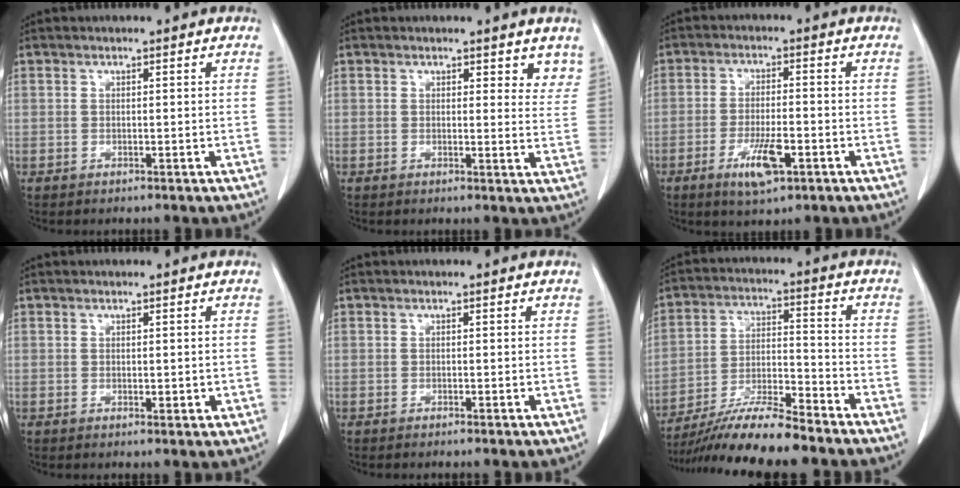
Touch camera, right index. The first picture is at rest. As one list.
[{"total": 4.6, "force": [3.5, 1.9, 2.3], "torque": [-0.001, -0.017, 0.028]}, {"total": 6.6, "force": [-3.1, 1.6, 5.6], "torque": [-0.105, -0.008, -0.049]}, {"total": 1.3, "force": [-0.1, 0.6, 1.1], "torque": [-0.014, -0.004, 0.002]}, {"total": 0.7, "force": [-0.6, -0.1, 0.3], "torque": [-0.006, 0.000, -0.010]}, {"total": 12.2, "force": [-10.5, 0.5, 6.2], "torque": [-0.109, -0.006, -0.187]}]